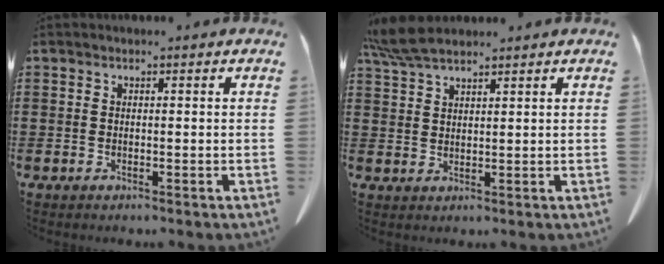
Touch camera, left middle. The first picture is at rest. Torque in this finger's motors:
{"motor_torque": [0.73, 0.34, 0.12, 0.07]}